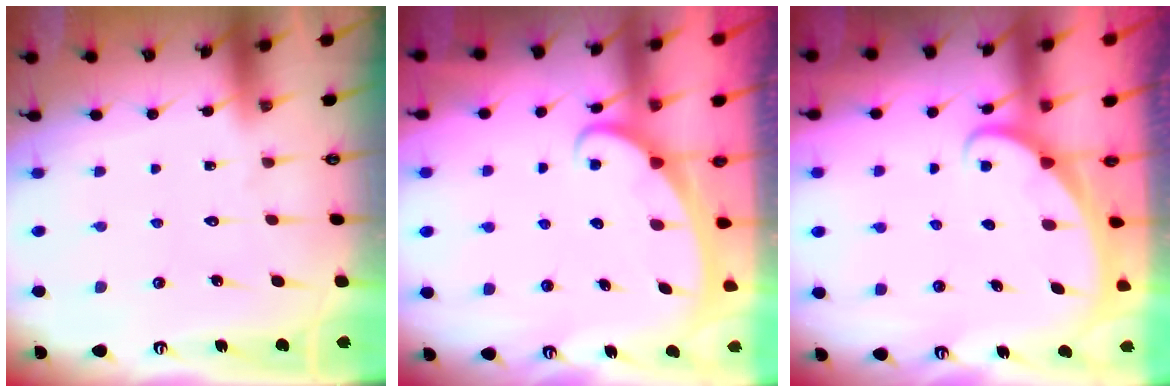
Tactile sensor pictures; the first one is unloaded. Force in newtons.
{"total": 2.6, "press": 2.6, "slide": 0.3}
{"total": 1.8, "press": 1.7, "slide": 0.1}